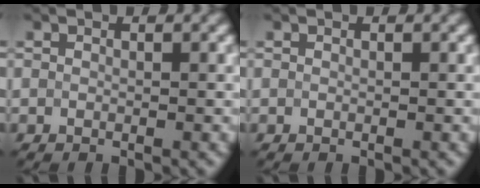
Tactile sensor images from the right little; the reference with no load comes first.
{"total": 0.0}